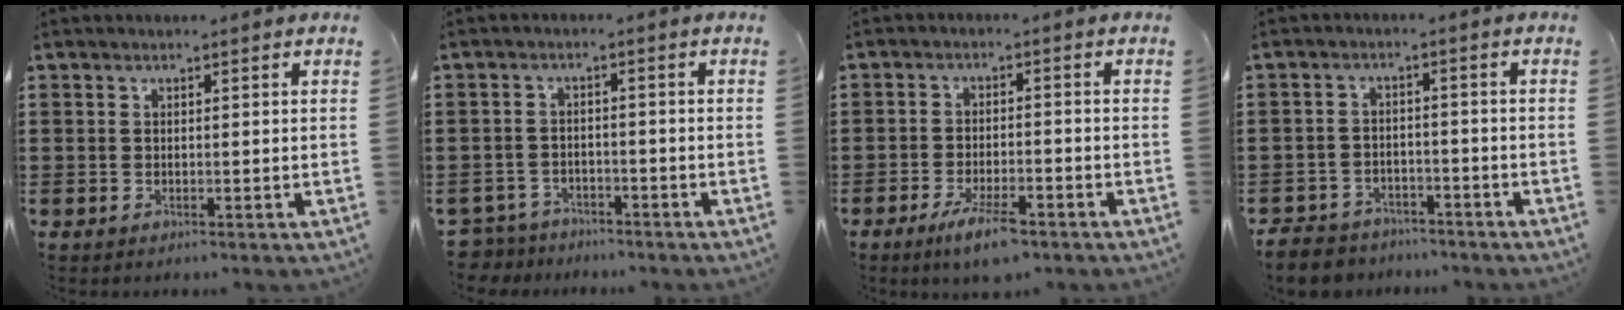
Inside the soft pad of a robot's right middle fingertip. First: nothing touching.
{"total": 3.4, "force": [-3.3, 0.8, -0.1], "torque": [-0.016, -0.005, -0.075]}
{"total": 5.1, "force": [-3.4, 1.1, 3.7], "torque": [-0.069, 0.000, -0.061]}
{"total": 4.4, "force": [-4.3, 1.1, 0.3], "torque": [-0.021, 0.002, -0.092]}